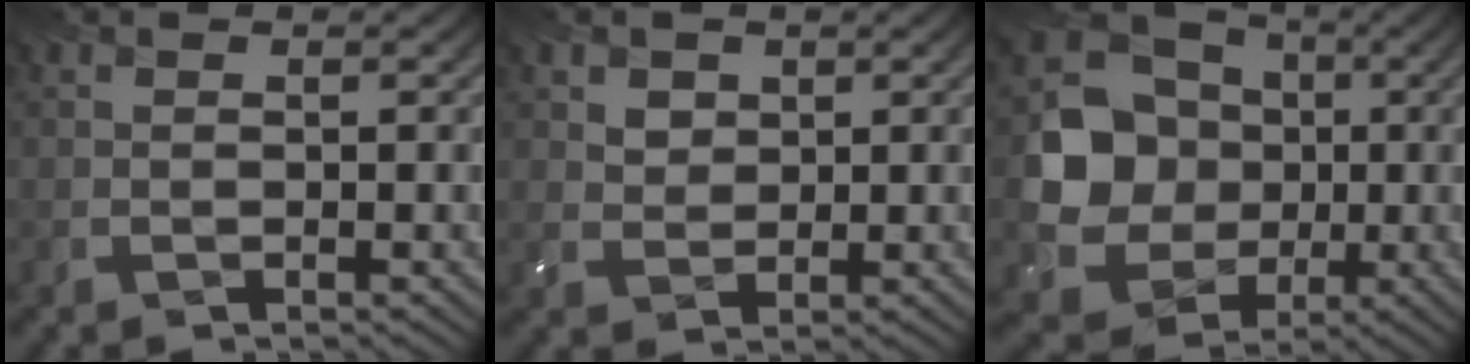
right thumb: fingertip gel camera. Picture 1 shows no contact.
{"total": 2.6, "force": [1.3, 2.0, 1.0], "torque": [-0.029, -0.007, 0.025]}
{"total": 11.6, "force": [-0.3, 10.2, 5.4], "torque": [-0.136, -0.013, -0.016]}